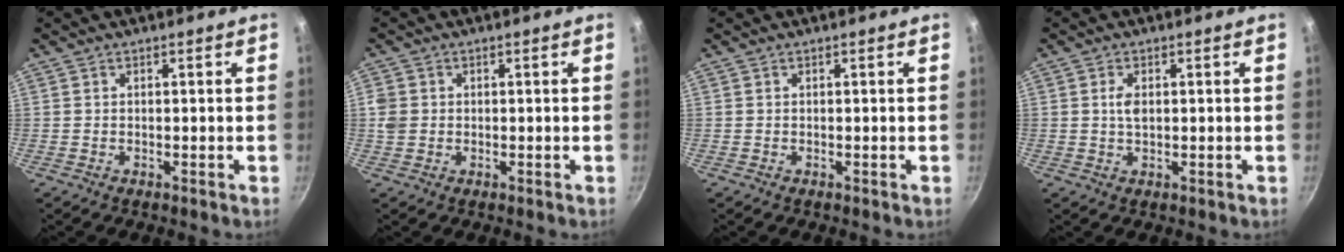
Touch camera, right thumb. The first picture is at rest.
{"total": 3.2, "force": [0.2, 2.7, 1.5], "torque": [-0.030, 0.005, 0.005]}
{"total": 0.0}
{"total": 2.6, "force": [0.4, 1.4, 2.1], "torque": [-0.040, -0.002, 0.008]}